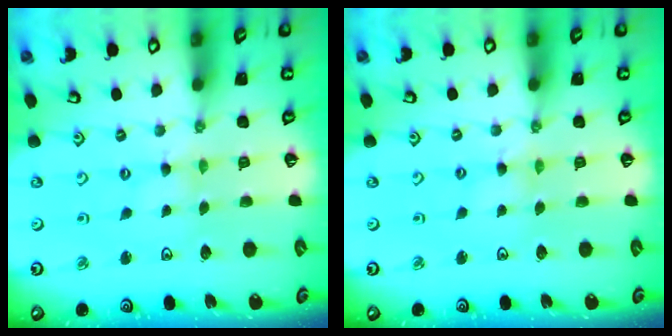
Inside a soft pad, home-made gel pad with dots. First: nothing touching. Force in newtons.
{"total": 1.5, "press": 1.5, "slide": 0.2}